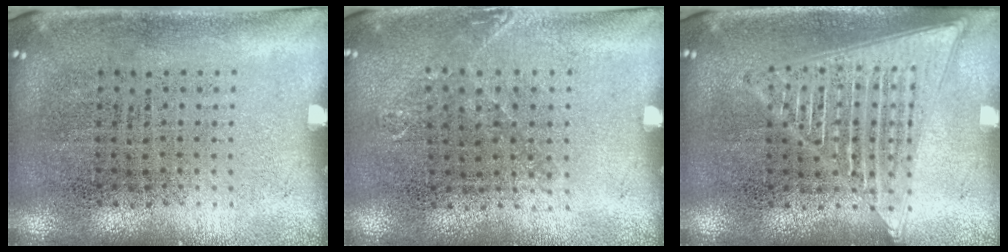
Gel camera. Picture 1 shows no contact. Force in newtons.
{"total": 0.8, "press": 0.8, "slide": 0.1}
{"total": 2.0, "press": 2.0, "slide": 0.2}